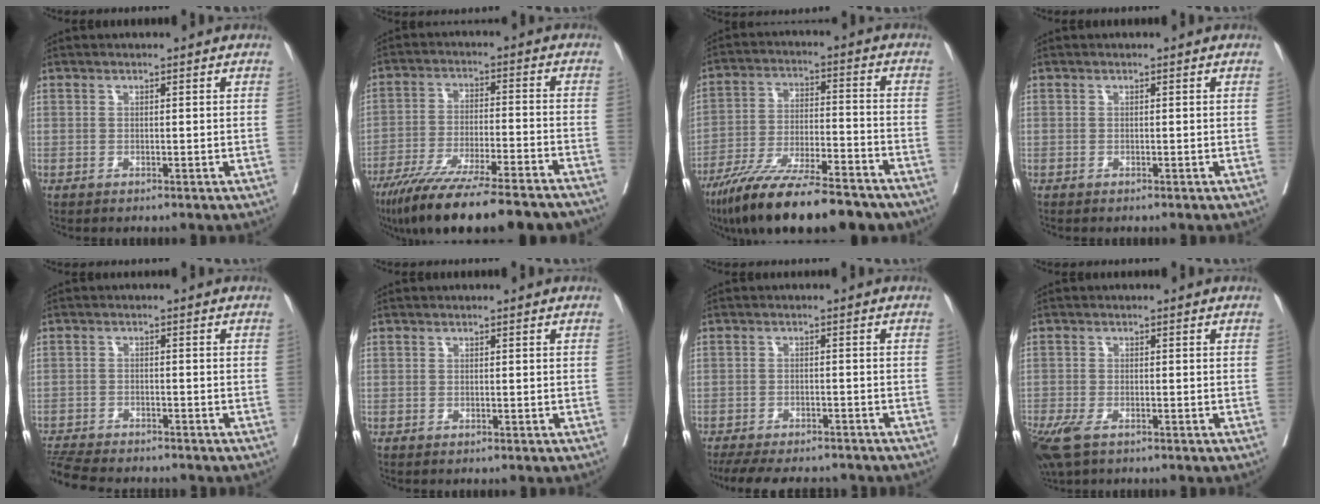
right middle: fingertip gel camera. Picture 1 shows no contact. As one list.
[{"total": 20.8, "force": [-17.1, 2.0, 11.6], "torque": [-0.158, -0.034, -0.262]}, {"total": 19.4, "force": [-15.4, 3.6, 11.2], "torque": [-0.167, -0.017, -0.251]}, {"total": 0.0}, {"total": 10.2, "force": [-9.3, 1.8, 3.8], "torque": [-0.070, -0.010, -0.147]}, {"total": 0.0}, {"total": 13.4, "force": [-11.8, 3.5, 5.3], "torque": [-0.107, -0.008, -0.159]}, {"total": 8.3, "force": [-5.3, 3.5, 5.4], "torque": [-0.128, -0.025, -0.092]}]